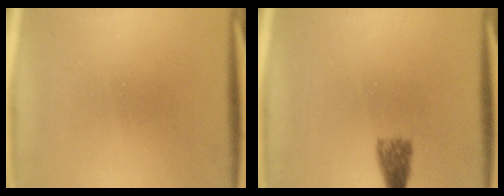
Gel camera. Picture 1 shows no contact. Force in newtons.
{"total": 2.7}